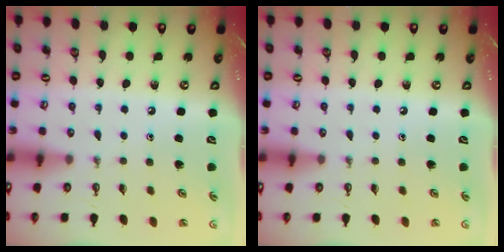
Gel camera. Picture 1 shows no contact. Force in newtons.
{"total": 0.0}